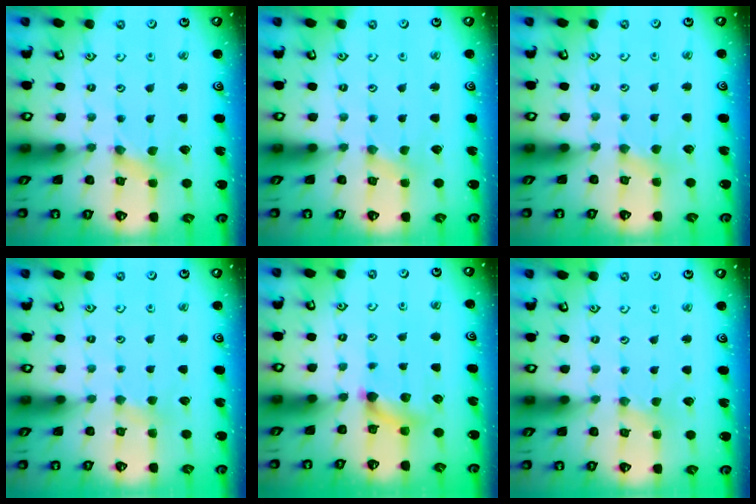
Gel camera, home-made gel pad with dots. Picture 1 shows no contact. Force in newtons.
{"total": 0.0}
{"total": 1.6, "press": 1.6, "slide": 0.4}
{"total": 2.2, "press": 2.2, "slide": 0.4}
{"total": 5.5, "press": 5.5, "slide": 0.6}
{"total": 1.2, "press": 1.2, "slide": 0.3}